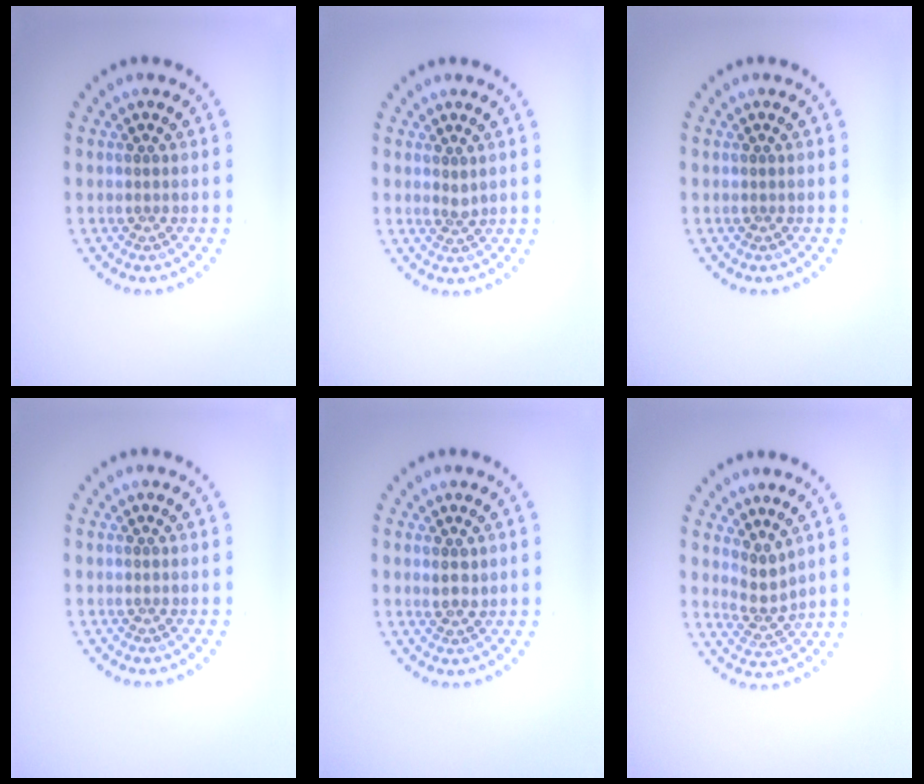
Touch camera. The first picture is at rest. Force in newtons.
{"total": 0.9, "press": 0.6, "slide": 0.6}
{"total": 0.0}
{"total": 0.0}
{"total": 1.3, "press": 1.1, "slide": 0.6}
{"total": 2.1, "press": 1.6, "slide": 1.4}